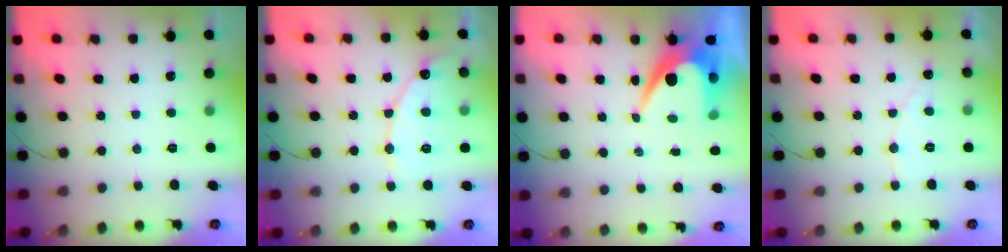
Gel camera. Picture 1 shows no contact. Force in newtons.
{"total": 11.8, "press": 11.8, "slide": 0.9}
{"total": 8.5, "press": 8.5, "slide": 0.6}
{"total": 4.3, "press": 4.3, "slide": 0.4}